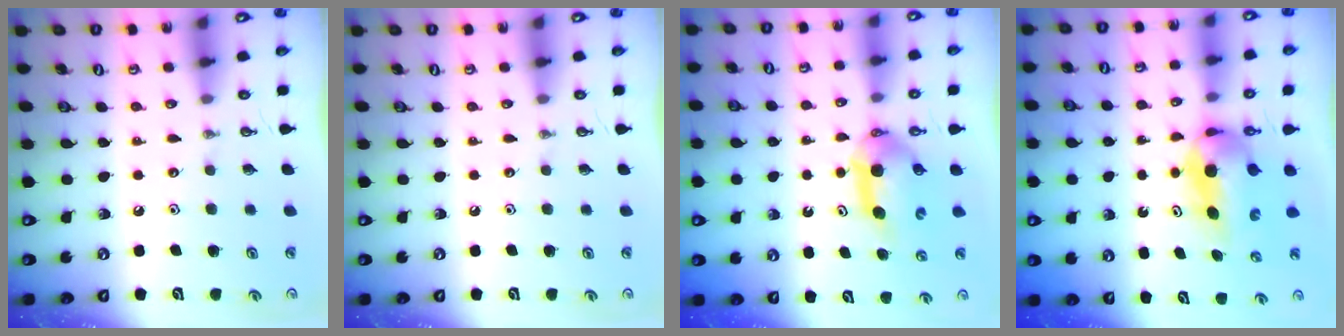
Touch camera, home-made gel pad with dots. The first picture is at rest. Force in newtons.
{"total": 0.0}
{"total": 6.0, "press": 6.0, "slide": 0.8}
{"total": 5.5, "press": 5.2, "slide": 1.8}